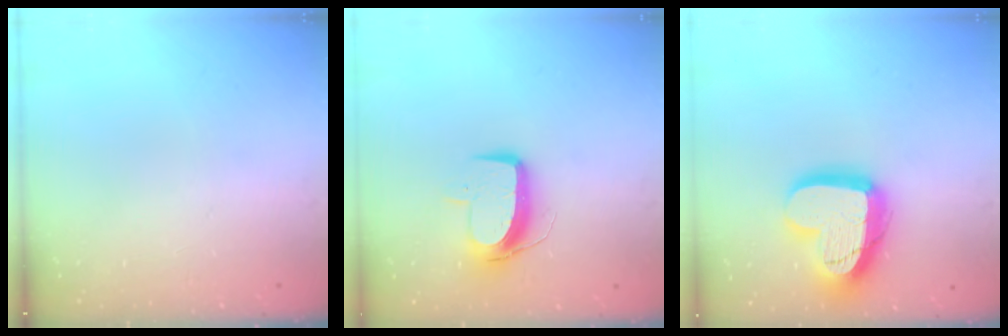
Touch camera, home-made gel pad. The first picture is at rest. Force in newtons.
{"total": 10.3, "press": 10.3, "slide": 0.7}
{"total": 19.3, "press": 19.2, "slide": 1.7}